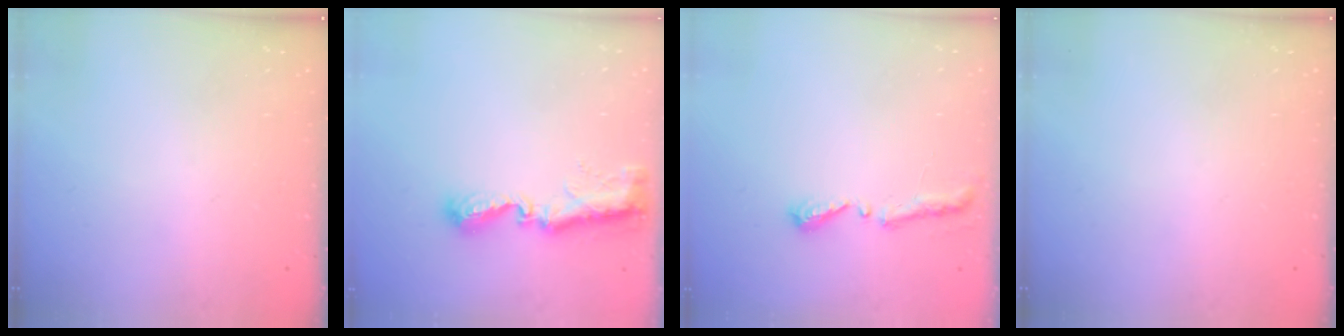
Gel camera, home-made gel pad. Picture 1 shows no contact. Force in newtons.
{"total": 9.2, "press": 9.2, "slide": 0.4}
{"total": 5.1, "press": 5.0, "slide": 0.6}
{"total": 0.0}